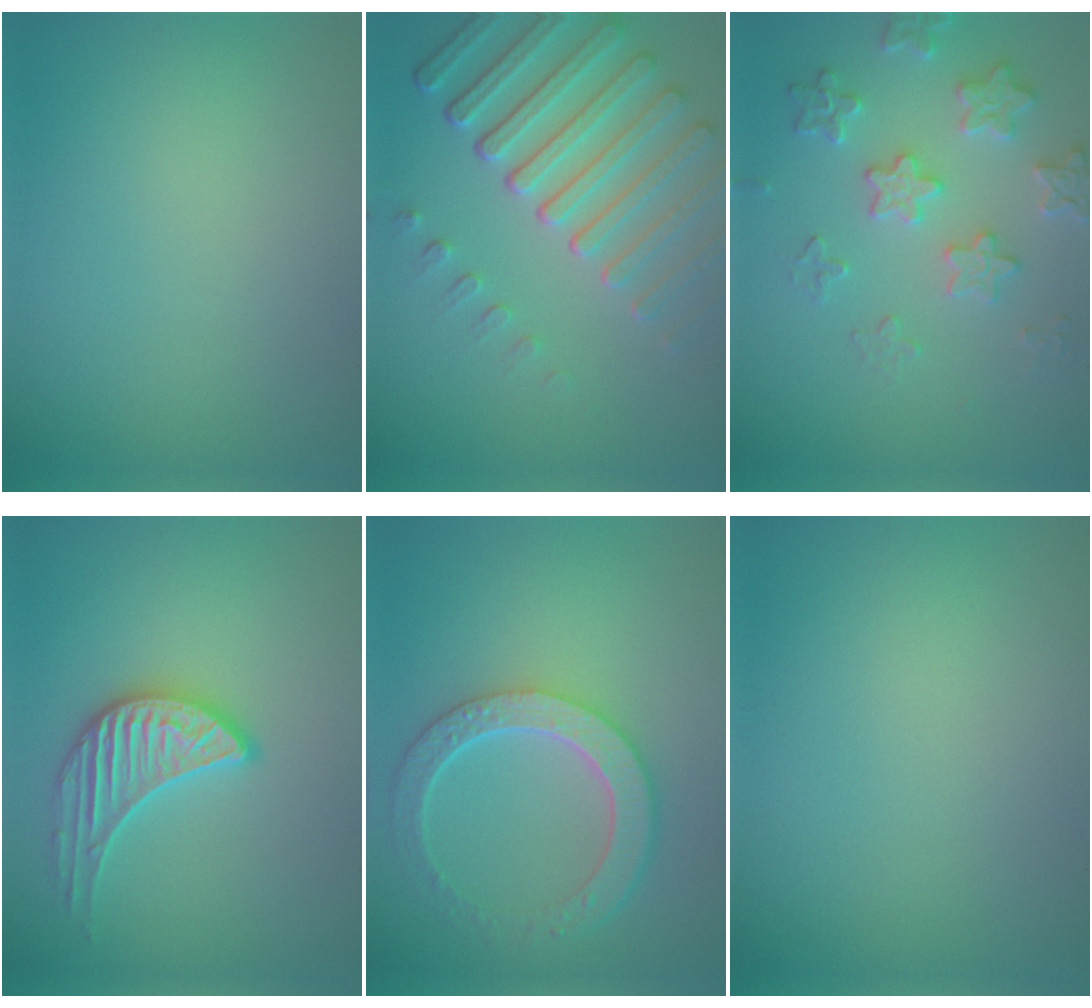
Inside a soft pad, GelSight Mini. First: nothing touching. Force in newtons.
{"total": 7.1, "press": 5.4, "slide": 4.6}
{"total": 3.5, "press": 3.5, "slide": 0.5}
{"total": 3.3, "press": 3.2, "slide": 0.9}
{"total": 5.9, "press": 4.5, "slide": 3.7}
{"total": 0.0}